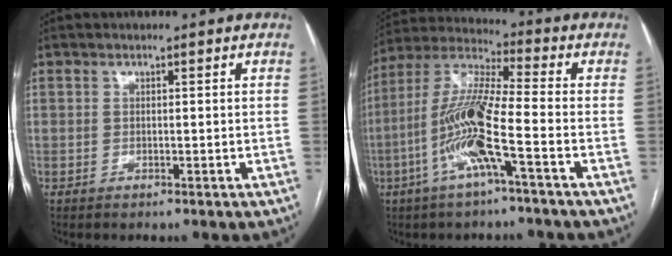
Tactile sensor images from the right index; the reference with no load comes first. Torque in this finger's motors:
{"motor_torque": [1.77, -0.36, 0.59, 0.21]}